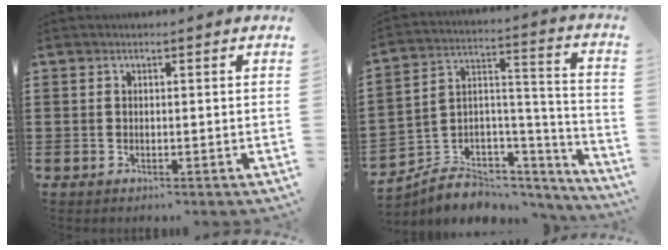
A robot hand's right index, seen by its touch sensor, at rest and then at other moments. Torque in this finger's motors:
{"motor_torque": [-1.82, 0.31, -0.06, -0.21]}